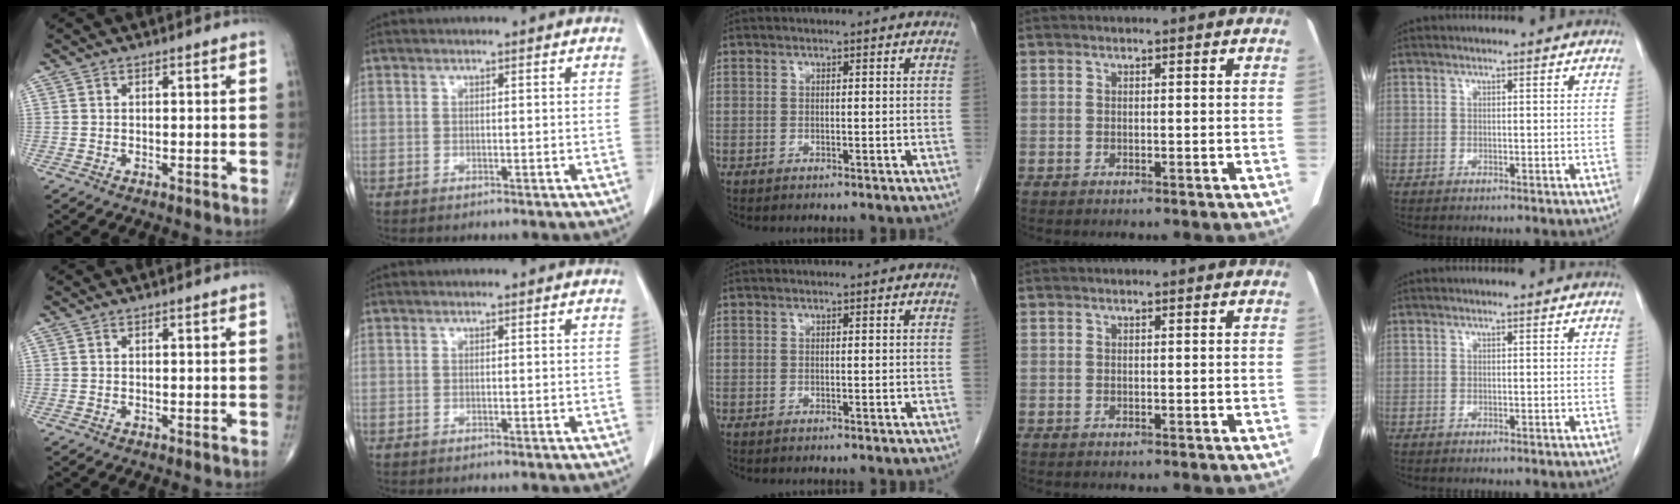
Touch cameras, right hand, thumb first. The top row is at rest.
{}